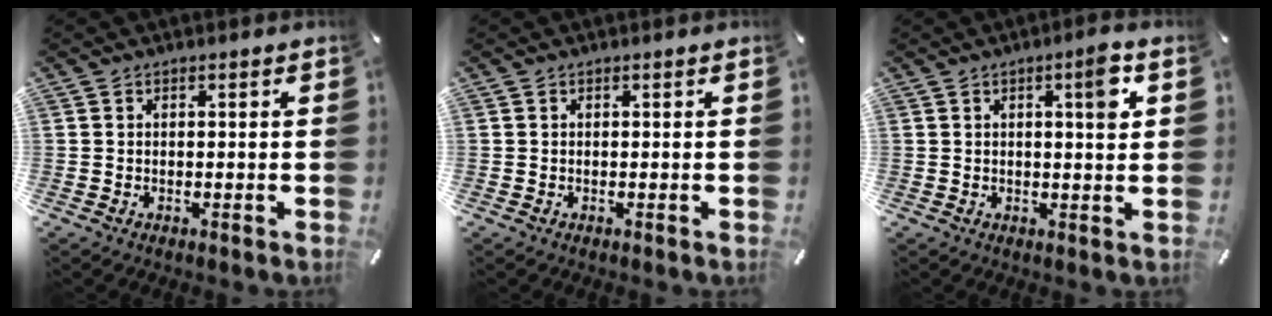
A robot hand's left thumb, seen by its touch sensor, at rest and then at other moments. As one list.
[{"total": 0.0}, {"total": 6.0, "force": [2.0, 1.1, 5.5], "torque": [-0.070, -0.012, 0.022]}]